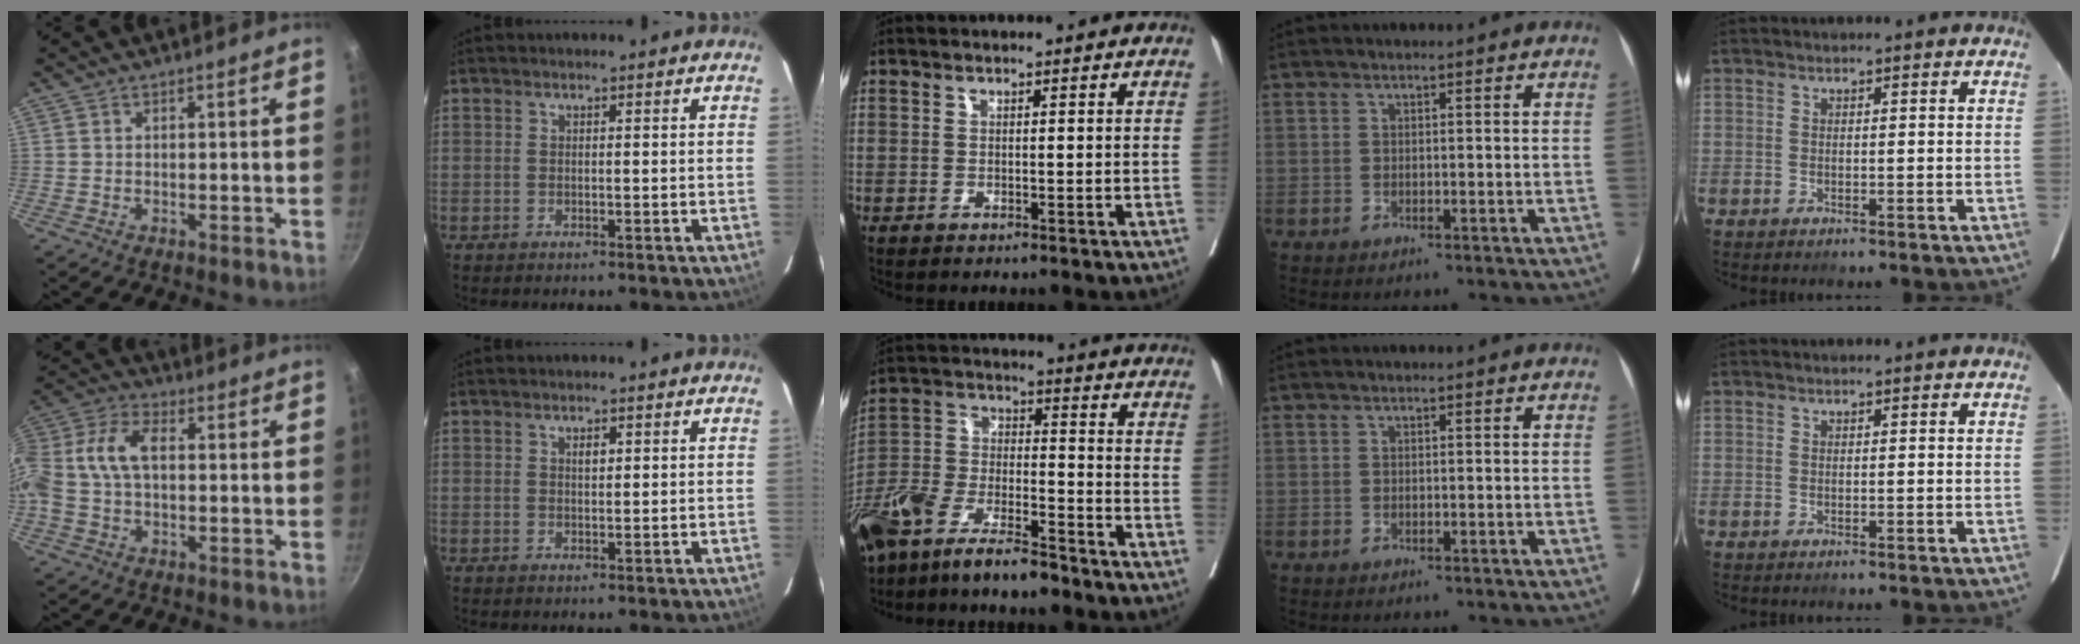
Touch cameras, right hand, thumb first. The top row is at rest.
{"thumb": {"total": 14.1, "force": [1.1, 8.6, 11.2], "torque": [-0.252, 0.035, 0.016]}, "index": {"total": 1.4, "force": [0.6, 0.6, 1.1], "torque": [-0.018, 0.000, 0.009]}, "middle": {"total": 13.7, "force": [-11.1, 3.2, 7.3], "torque": [-0.152, -0.005, -0.213]}}